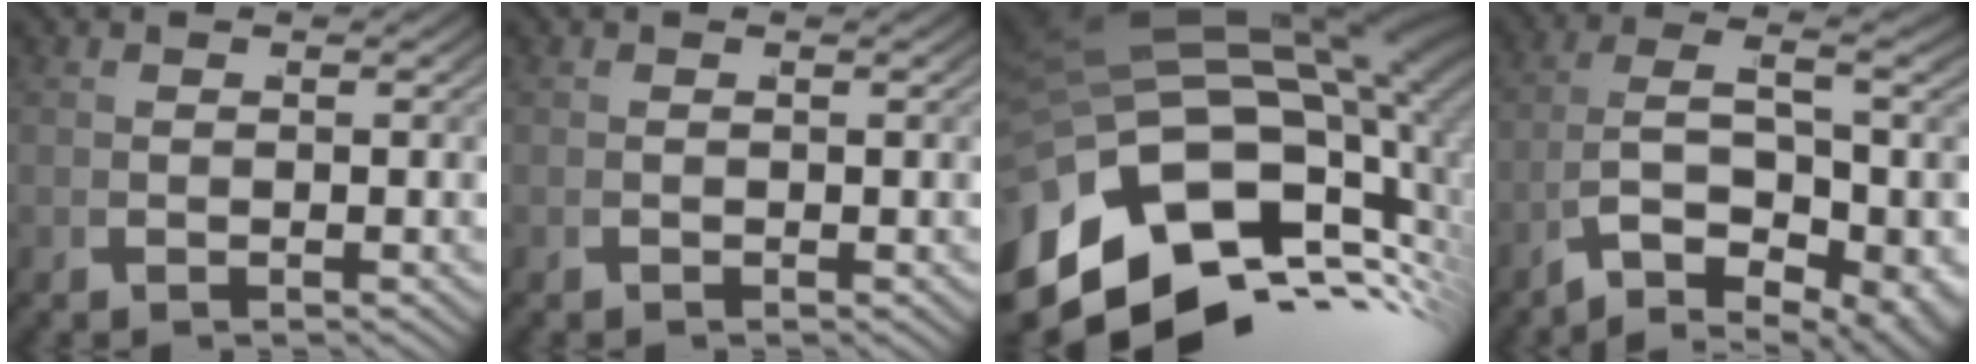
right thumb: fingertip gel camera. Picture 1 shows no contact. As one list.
[{"total": 0.0}, {"total": 26.0, "force": [-2.0, 18.0, 18.7], "torque": [-0.335, -0.030, -0.026]}, {"total": 11.1, "force": [-3.0, 6.6, 8.4], "torque": [-0.171, -0.038, -0.038]}]